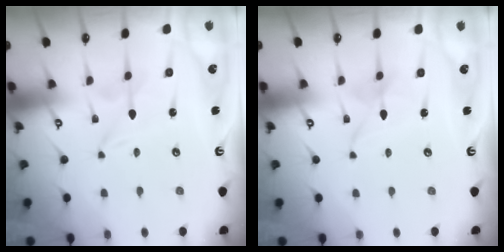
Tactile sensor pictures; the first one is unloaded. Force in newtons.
{"total": 2.6, "press": 2.6, "slide": 0.3}